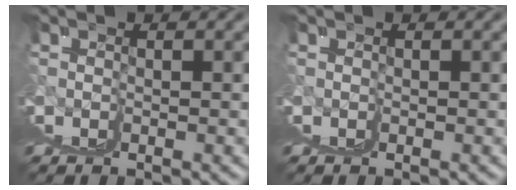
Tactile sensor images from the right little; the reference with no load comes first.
{"total": 0.0}